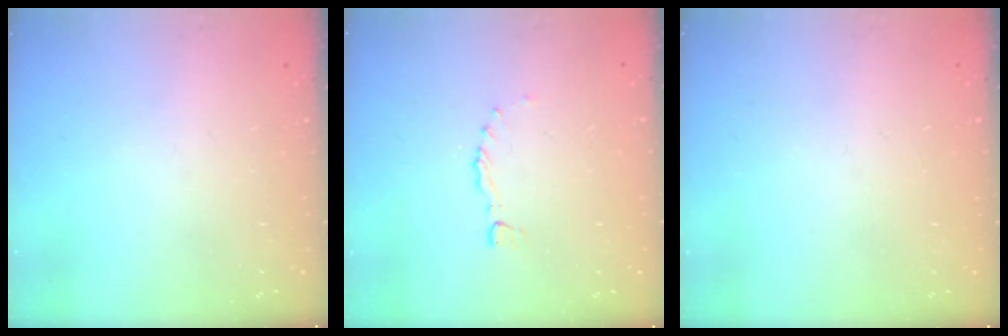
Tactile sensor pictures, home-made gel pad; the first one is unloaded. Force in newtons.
{"total": 0.0}
{"total": 0.0}